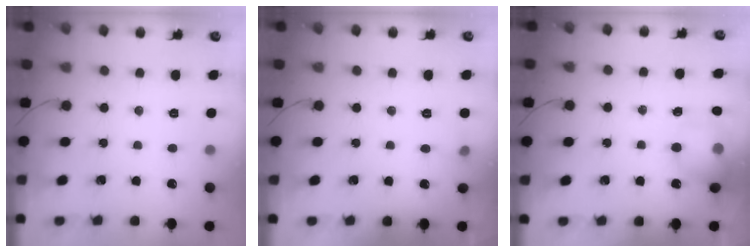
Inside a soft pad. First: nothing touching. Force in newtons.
{"total": 4.2, "press": 4.0, "slide": 1.3}
{"total": 13.7, "press": 13.5, "slide": 2.2}